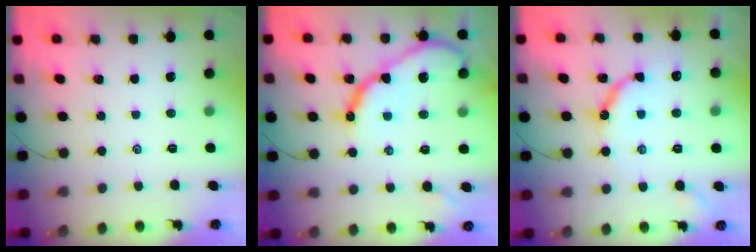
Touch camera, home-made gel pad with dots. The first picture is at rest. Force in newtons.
{"total": 12.9, "press": 12.8, "slide": 1.1}
{"total": 9.9, "press": 9.9, "slide": 1.1}